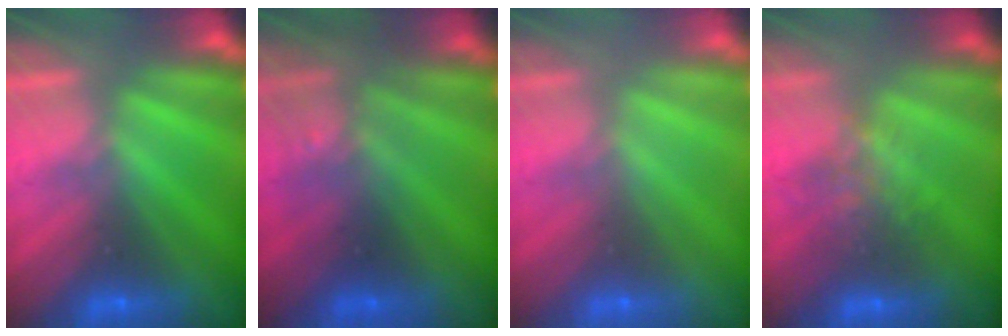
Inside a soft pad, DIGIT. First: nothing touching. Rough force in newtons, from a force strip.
{"total": 2.8}
{"total": 3.1}
{"total": 4.5}